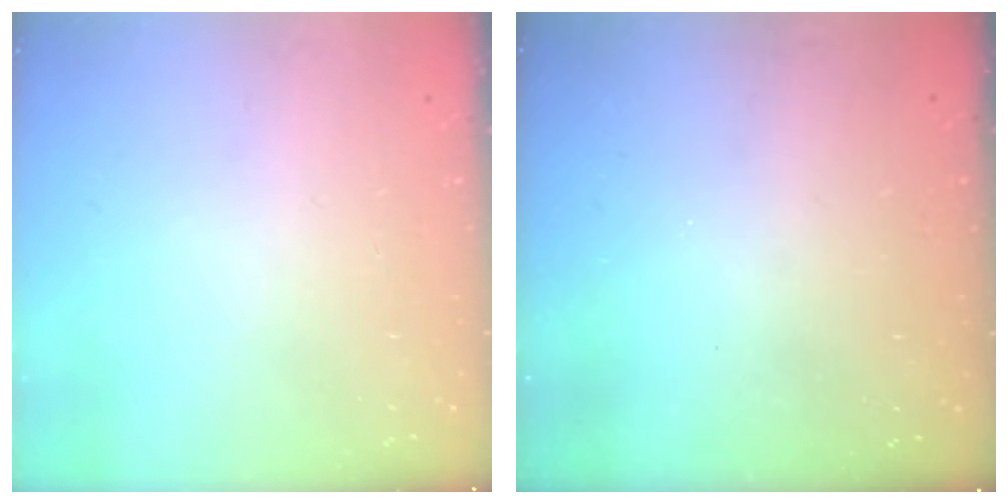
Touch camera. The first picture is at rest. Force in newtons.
{"total": 2.9, "press": 2.7, "slide": 0.8}